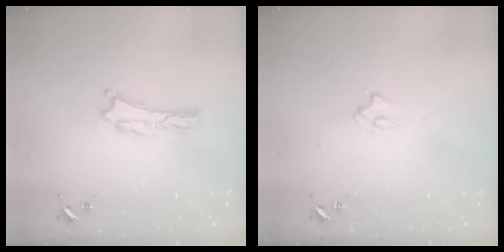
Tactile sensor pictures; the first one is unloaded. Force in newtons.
{"total": 2.0, "press": 2.0, "slide": 0.3}